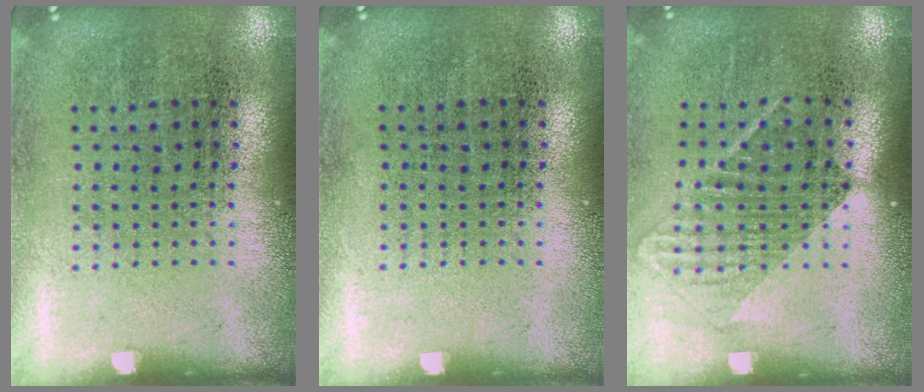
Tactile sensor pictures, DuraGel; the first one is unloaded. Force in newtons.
{"total": 0.0}
{"total": 1.3, "press": 1.0, "slide": 0.8}